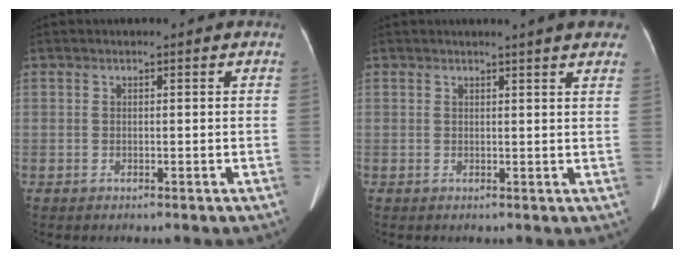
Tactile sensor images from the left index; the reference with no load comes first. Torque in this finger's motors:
{"motor_torque": [0.76, -0.85, 0.37, 0.09]}